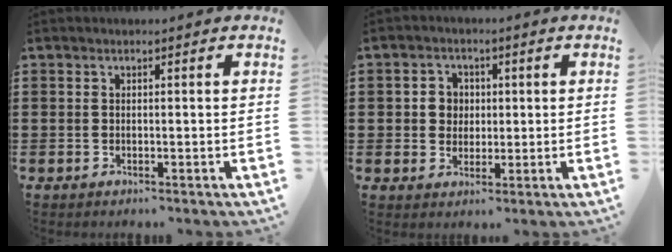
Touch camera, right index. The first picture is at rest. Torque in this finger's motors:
{"motor_torque": [0.04, -0.04, 0.15, 0.05]}